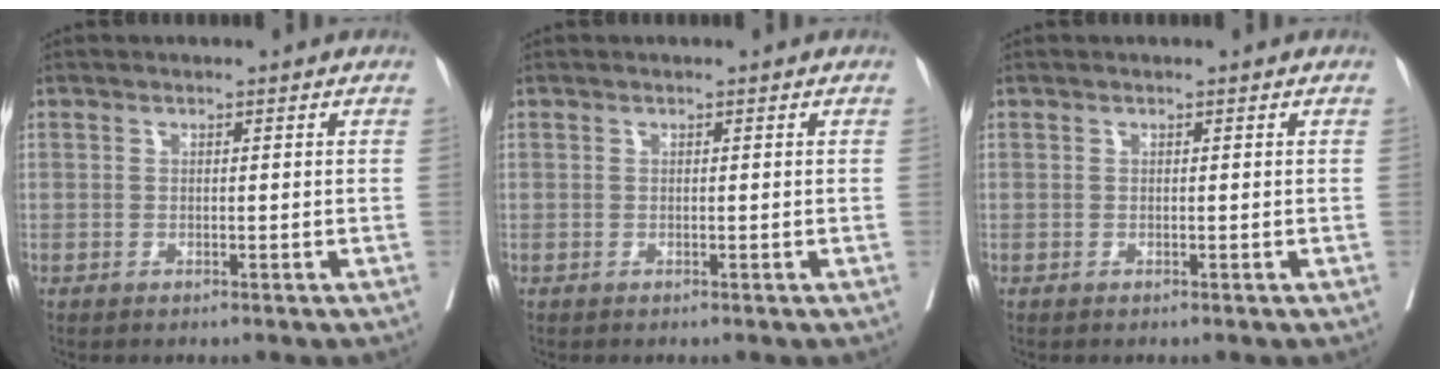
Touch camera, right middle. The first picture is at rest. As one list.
[{"total": 0.0}, {"total": 0.0}]